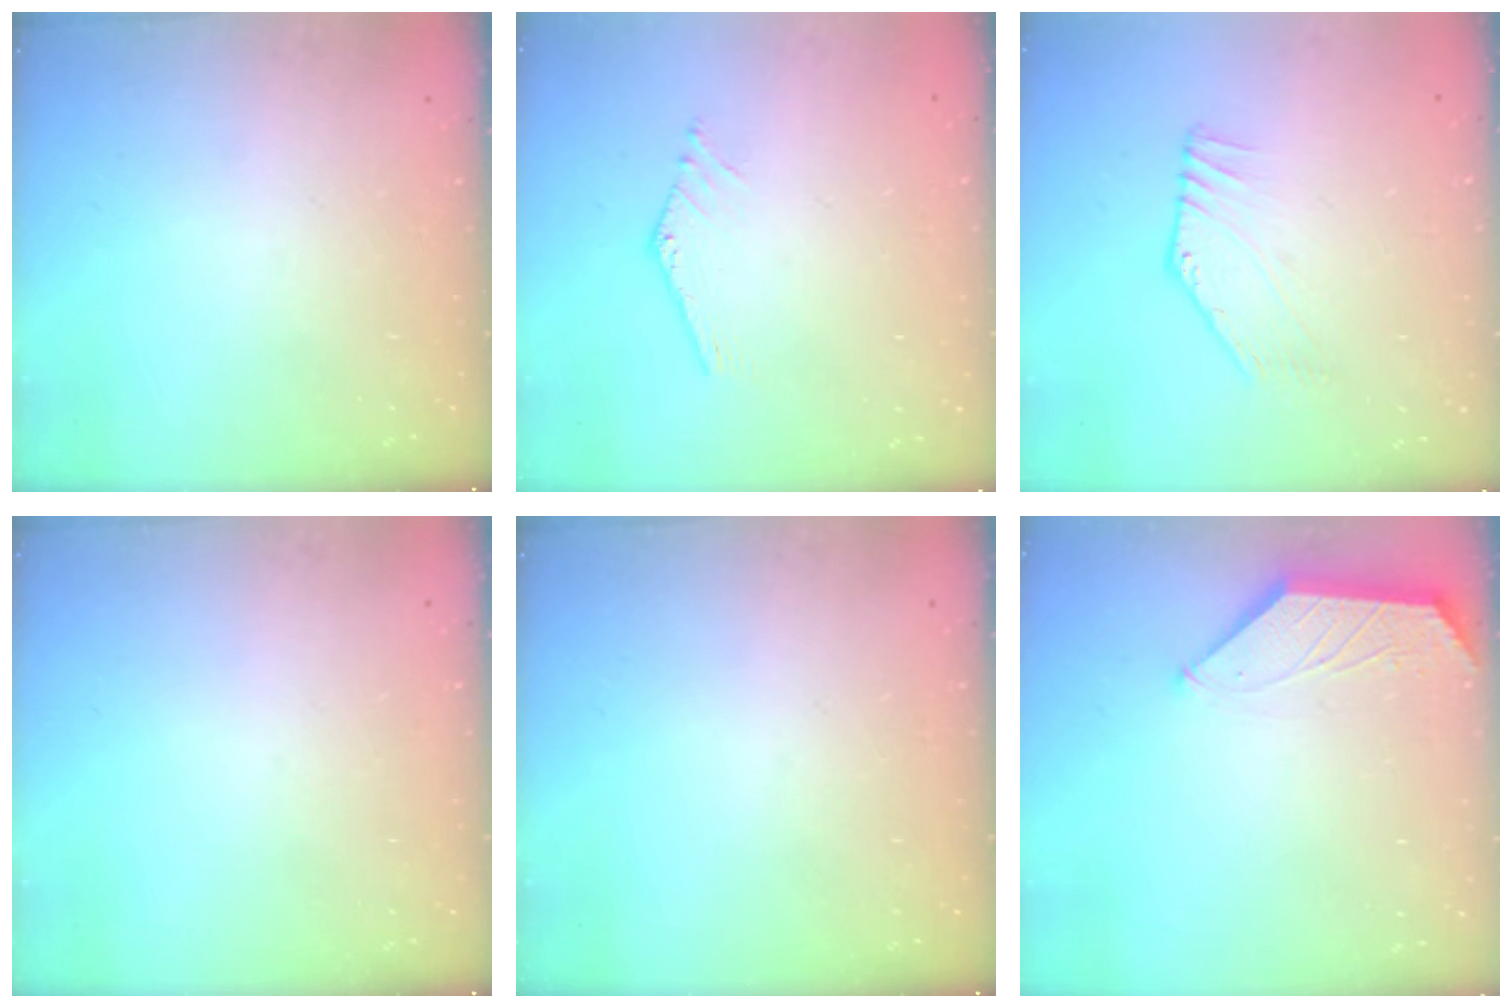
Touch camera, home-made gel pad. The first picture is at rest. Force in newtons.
{"total": 0.6, "press": 0.5, "slide": 0.2}
{"total": 2.7, "press": 2.7, "slide": 0.0}
{"total": 0.0}
{"total": 0.0}
{"total": 1.6, "press": 1.5, "slide": 0.4}